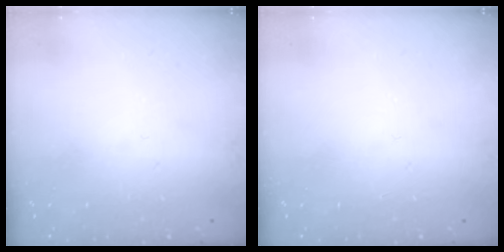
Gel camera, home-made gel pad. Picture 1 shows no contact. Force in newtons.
{"total": 0.0}